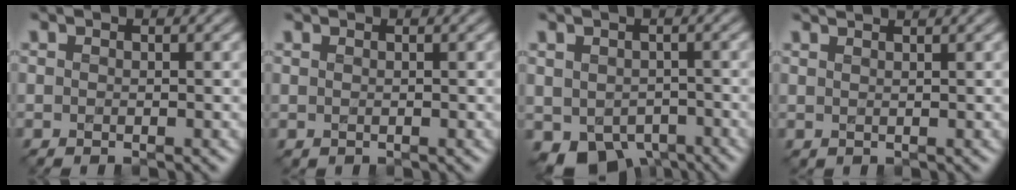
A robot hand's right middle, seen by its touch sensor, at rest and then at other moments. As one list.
[{"total": 0.7, "force": [0.7, 0.1, -0.1], "torque": [-0.001, -0.004, 0.006]}, {"total": 4.6, "force": [-2.6, 3.1, 2.1], "torque": [-0.037, -0.027, -0.023]}, {"total": 2.5, "force": [2.4, 0.6, 0.7], "torque": [0.003, 0.008, 0.010]}]